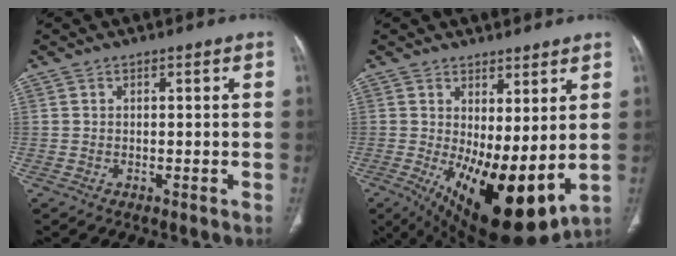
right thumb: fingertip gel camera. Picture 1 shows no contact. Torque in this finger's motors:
{"motor_torque": [1.74, 3.28, 0.36, 0.07, 0.58]}